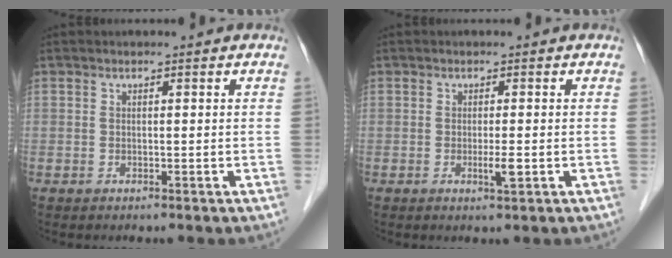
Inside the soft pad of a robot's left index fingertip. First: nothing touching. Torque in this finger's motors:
{"motor_torque": [0.58, 0.45, 0.16, 0.06]}